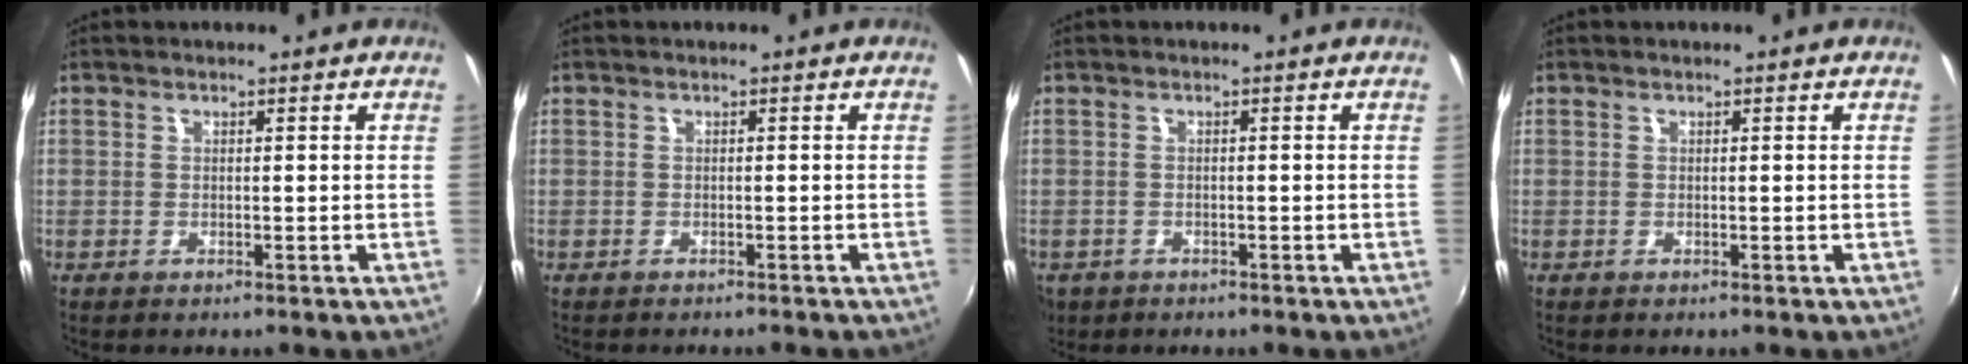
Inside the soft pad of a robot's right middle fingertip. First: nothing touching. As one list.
[{"total": 1.3, "force": [-1.3, 0.2, 0.4], "torque": [-0.012, -0.008, -0.020]}, {"total": 4.6, "force": [-2.4, 3.4, 1.9], "torque": [-0.050, -0.011, -0.036]}, {"total": 0.0}]